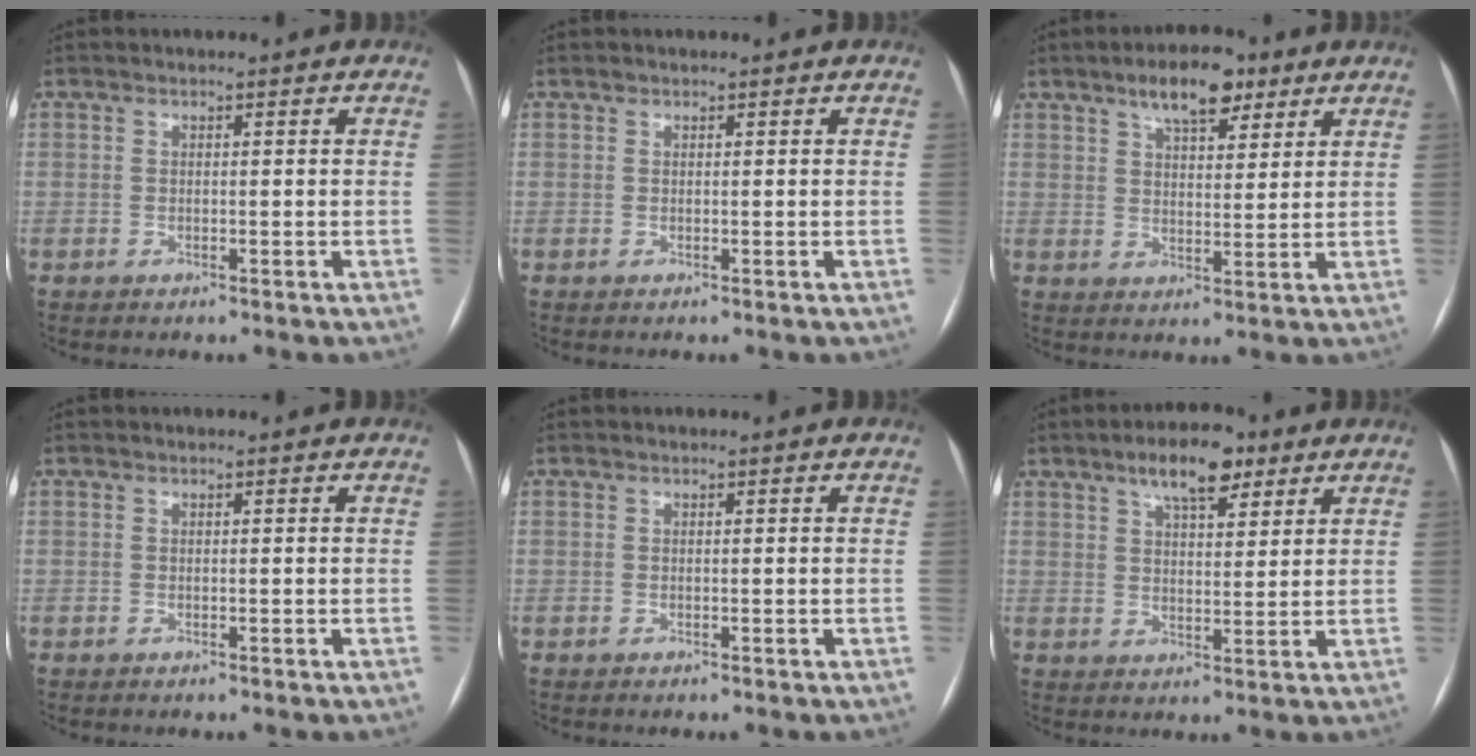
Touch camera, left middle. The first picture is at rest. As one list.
[{"total": 0.0}, {"total": 8.3, "force": [5.4, 3.2, 5.4], "torque": [-0.084, 0.011, 0.087]}, {"total": 0.0}, {"total": 0.0}, {"total": 8.3, "force": [5.3, 3.0, 5.6], "torque": [-0.090, 0.012, 0.085]}]